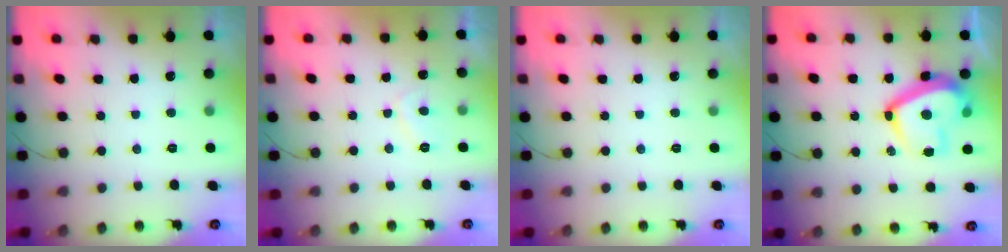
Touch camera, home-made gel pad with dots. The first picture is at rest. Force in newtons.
{"total": 2.5, "press": 2.4, "slide": 0.8}
{"total": 0.0}
{"total": 16.4, "press": 16.3, "slide": 1.4}